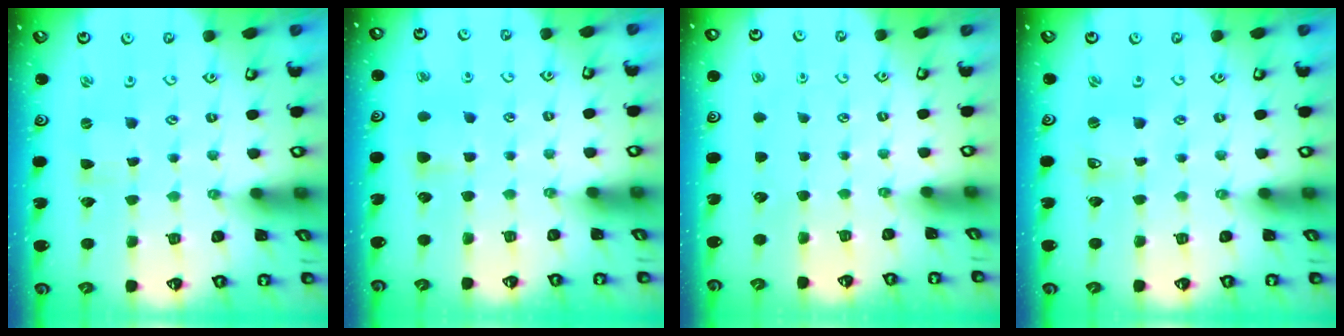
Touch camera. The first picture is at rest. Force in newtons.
{"total": 4.5, "press": 4.4, "slide": 0.9}
{"total": 0.0}
{"total": 1.2, "press": 1.2, "slide": 0.1}